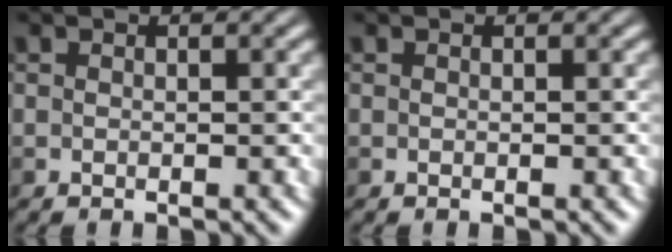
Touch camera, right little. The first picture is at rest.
{"total": 0.0}